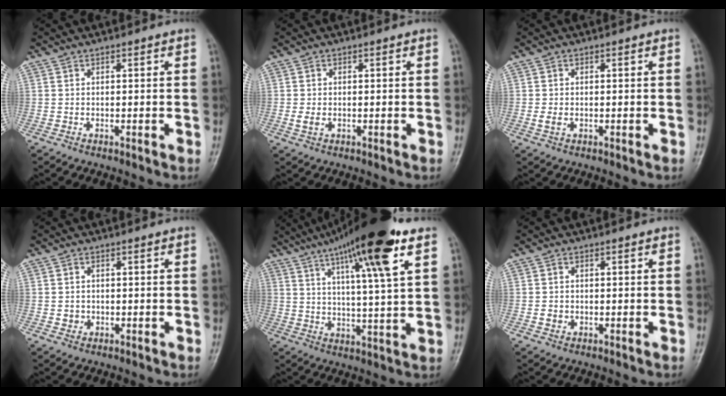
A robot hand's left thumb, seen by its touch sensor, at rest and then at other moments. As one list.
[{"total": 2.1, "force": [-0.3, 1.5, 1.5], "torque": [-0.031, 0.001, -0.007]}, {"total": 2.0, "force": [-0.3, 1.4, 1.4], "torque": [-0.030, 0.001, -0.007]}, {"total": 1.9, "force": [-0.3, 1.7, 0.6], "torque": [-0.001, 0.005, -0.004]}, {"total": 18.4, "force": [10.1, 2.5, 15.2], "torque": [-0.241, -0.019, 0.161]}, {"total": 1.7, "force": [-0.4, 1.5, 0.8], "torque": [-0.007, 0.003, -0.007]}]